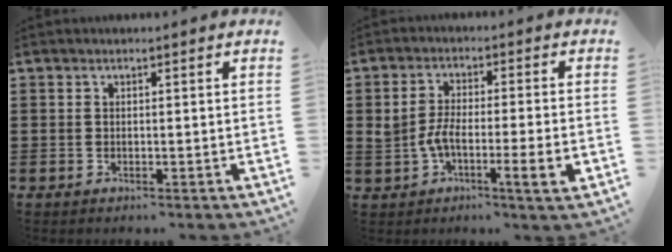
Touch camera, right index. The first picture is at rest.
{"total": 6.7, "force": [-2.1, 1.4, 6.2], "torque": [-0.125, -0.009, -0.041]}